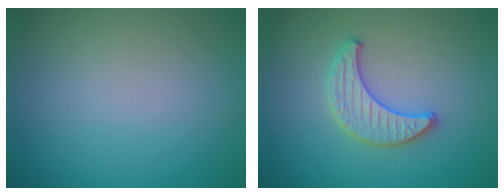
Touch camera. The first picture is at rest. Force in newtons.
{"total": 2.4, "press": 2.4, "slide": 0.1}